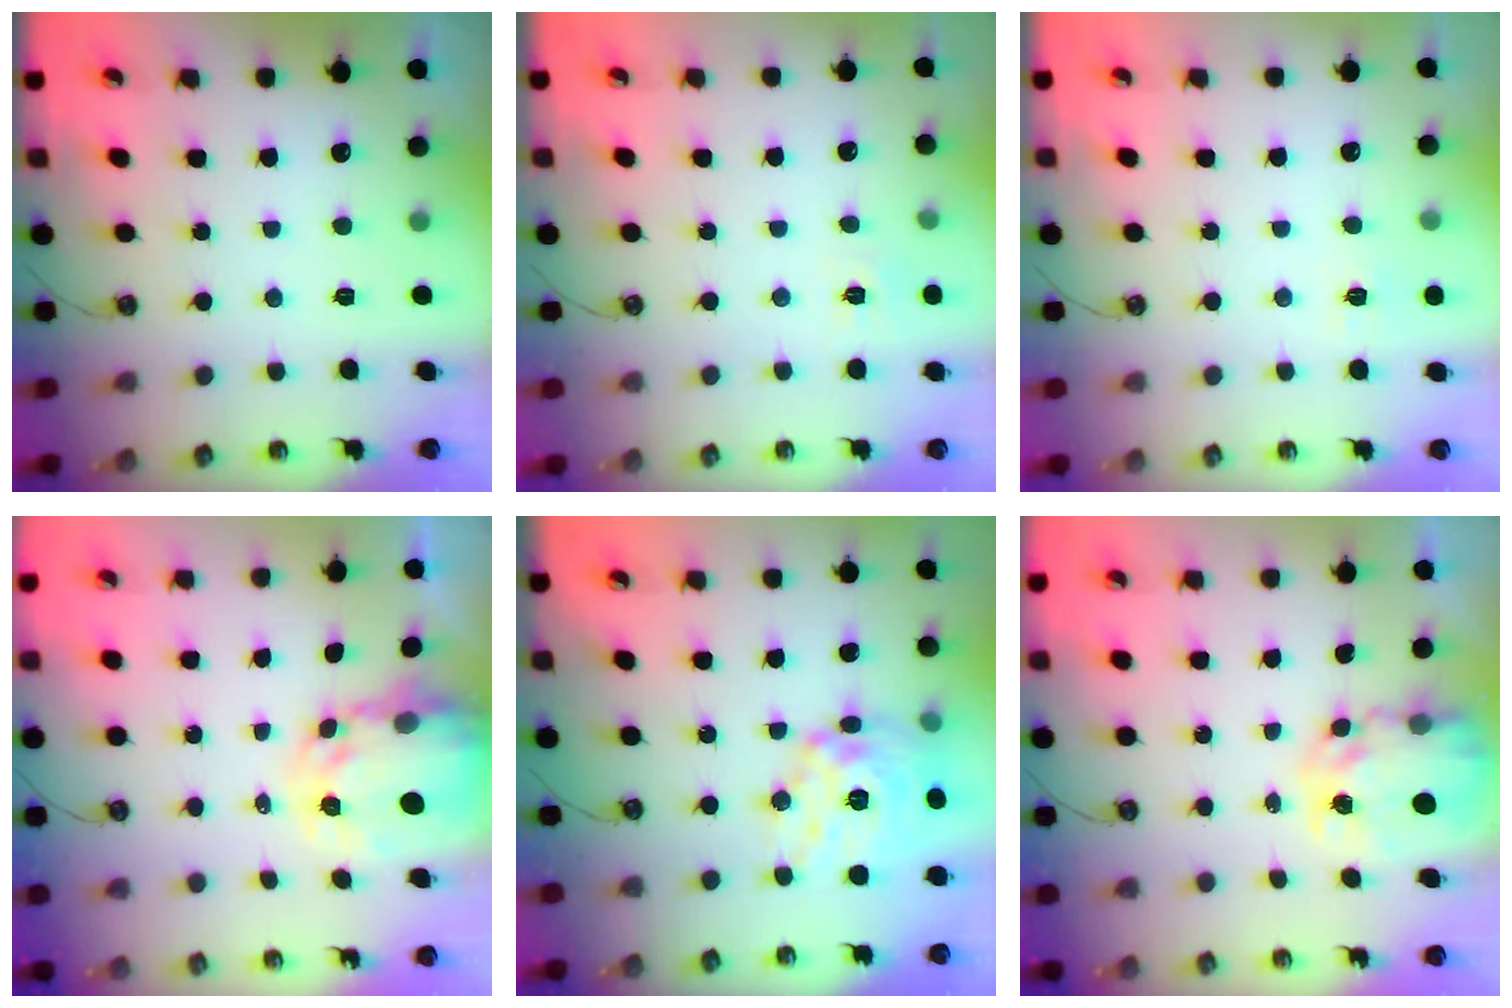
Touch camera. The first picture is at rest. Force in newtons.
{"total": 4.9, "press": 4.9, "slide": 0.5}
{"total": 6.1, "press": 6.1, "slide": 0.3}
{"total": 5.5, "press": 5.5, "slide": 0.6}
{"total": 17.3, "press": 17.2, "slide": 1.5}
{"total": 7.6, "press": 7.6, "slide": 0.6}